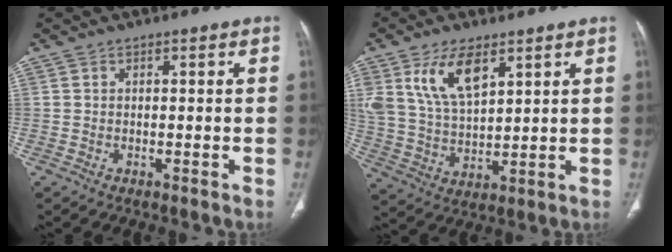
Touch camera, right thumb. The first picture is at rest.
{"total": 11.5, "force": [5.9, 5.6, 8.1], "torque": [-0.146, -0.024, 0.127]}